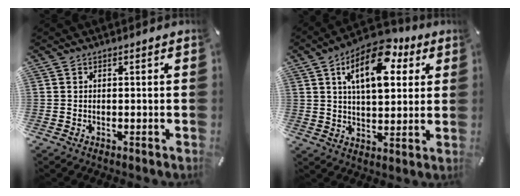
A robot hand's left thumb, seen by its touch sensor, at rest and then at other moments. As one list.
[{"total": 15.4, "force": [6.7, 8.1, 11.3], "torque": [-0.177, -0.019, 0.111]}]